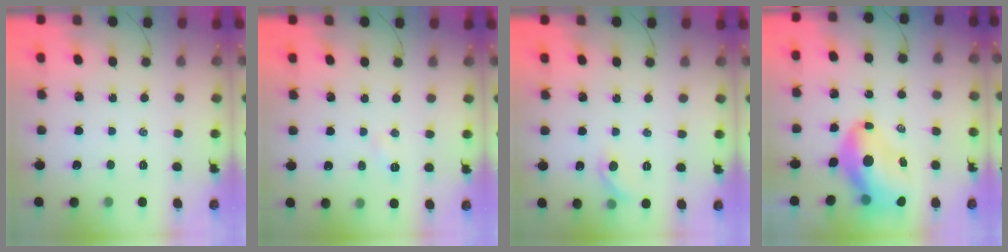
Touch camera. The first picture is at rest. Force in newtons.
{"total": 2.4, "press": 2.3, "slide": 0.8}
{"total": 6.3, "press": 6.2, "slide": 1.4}
{"total": 11.9, "press": 11.5, "slide": 3.2}